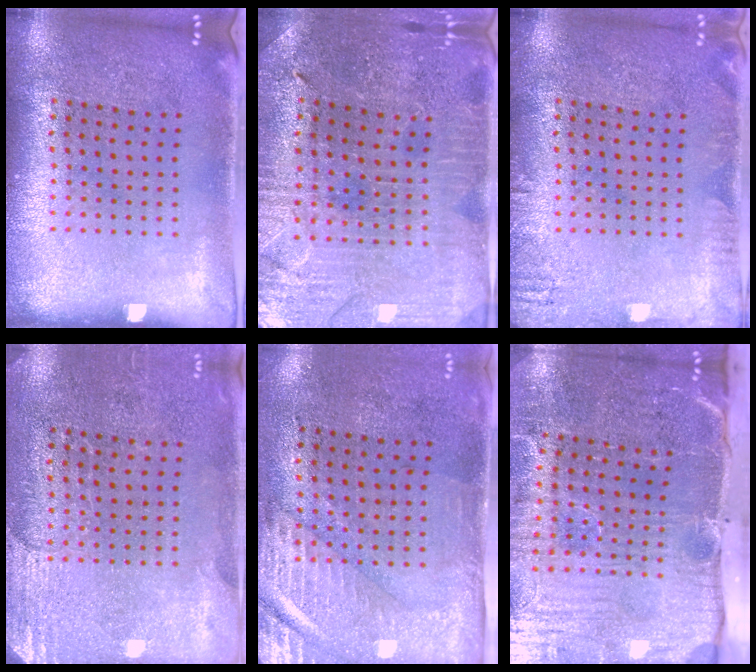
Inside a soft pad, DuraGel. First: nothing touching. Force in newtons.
{"total": 1.5, "press": 1.4, "slide": 0.2}
{"total": 1.7, "press": 1.7, "slide": 0.2}
{"total": 2.6, "press": 2.3, "slide": 1.2}
{"total": 3.0, "press": 2.5, "slide": 1.5}
{"total": 5.3, "press": 4.4, "slide": 2.9}